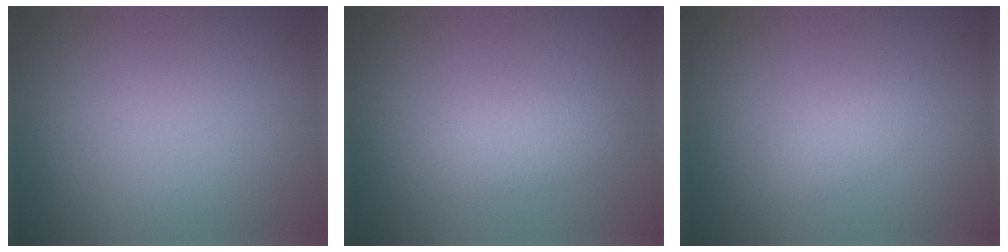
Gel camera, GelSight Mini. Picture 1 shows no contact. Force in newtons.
{"total": 2.3, "press": 2.3, "slide": 0.1}
{"total": 1.2, "press": 1.2, "slide": 0.1}